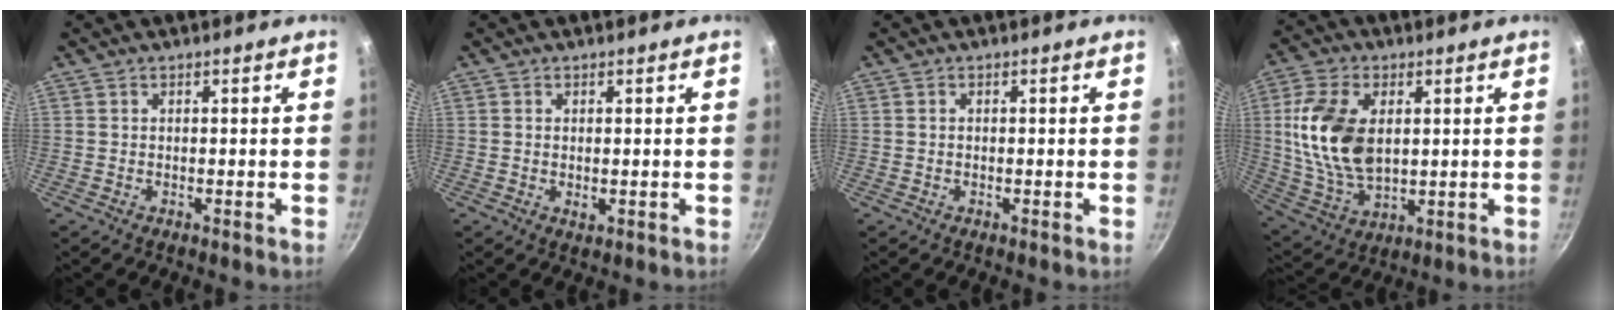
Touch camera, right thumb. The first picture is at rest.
{"total": 1.5, "force": [0.0, 0.9, 1.2], "torque": [-0.020, -0.002, 0.001]}
{"total": 0.6, "force": [0.0, 0.4, 0.4], "torque": [-0.008, 0.003, -0.001]}
{"total": 16.2, "force": [2.5, 9.8, 12.7], "torque": [-0.230, -0.010, 0.057]}